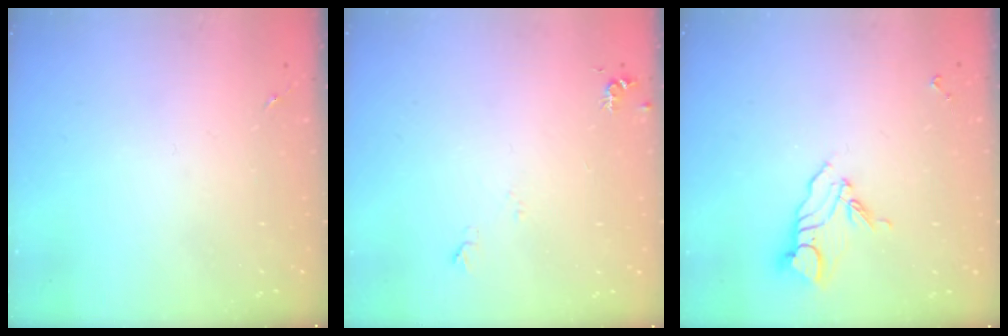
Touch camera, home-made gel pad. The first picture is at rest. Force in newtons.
{"total": 5.5, "press": 5.5, "slide": 0.7}
{"total": 8.5, "press": 8.4, "slide": 0.9}